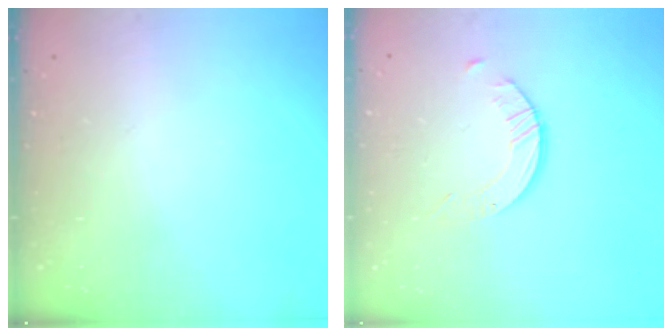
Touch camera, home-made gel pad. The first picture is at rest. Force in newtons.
{"total": 2.4, "press": 2.4, "slide": 0.3}